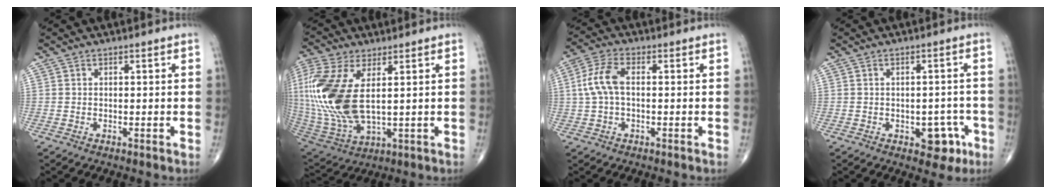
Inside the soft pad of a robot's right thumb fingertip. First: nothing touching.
{"total": 19.7, "force": [3.1, 9.5, 17.0], "torque": [-0.403, -0.024, 0.069]}
{"total": 7.0, "force": [0.5, 3.7, 6.0], "torque": [-0.140, 0.023, 0.005]}
{"total": 5.1, "force": [-2.0, 3.3, 3.3], "torque": [-0.011, 0.013, -0.020]}